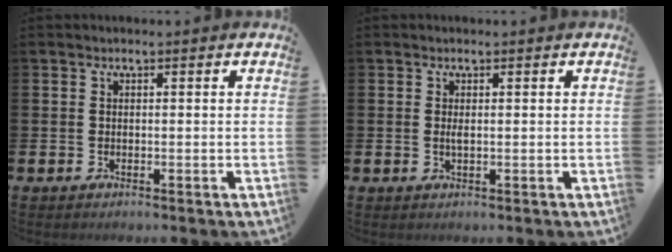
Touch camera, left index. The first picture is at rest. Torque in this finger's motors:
{"motor_torque": [0.37, -0.03, -0.01, 0.03]}